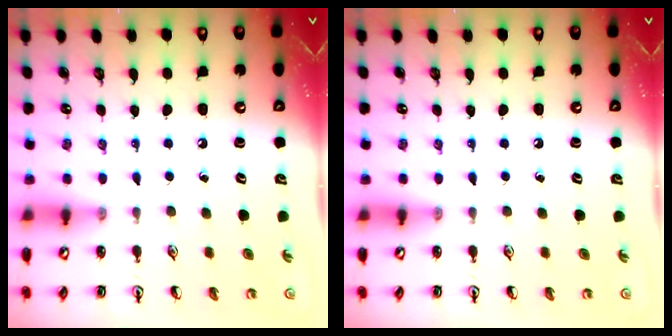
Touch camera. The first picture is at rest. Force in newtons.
{"total": 0.0}